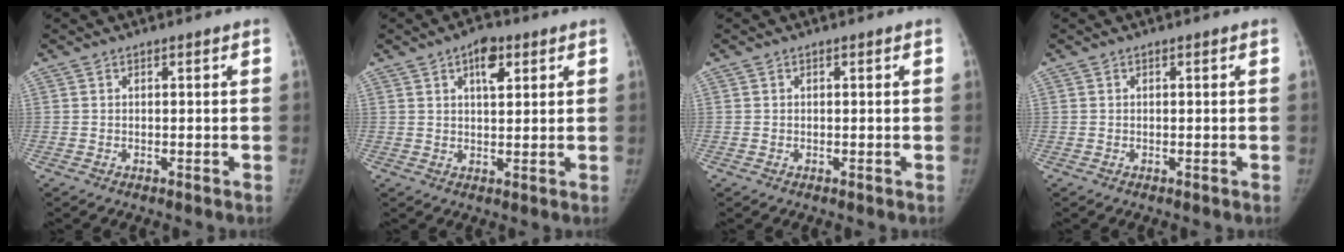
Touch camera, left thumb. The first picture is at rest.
{"total": 5.5, "force": [2.6, 2.8, 3.9], "torque": [-0.044, -0.008, 0.038]}
{"total": 0.0}
{"total": 0.0}